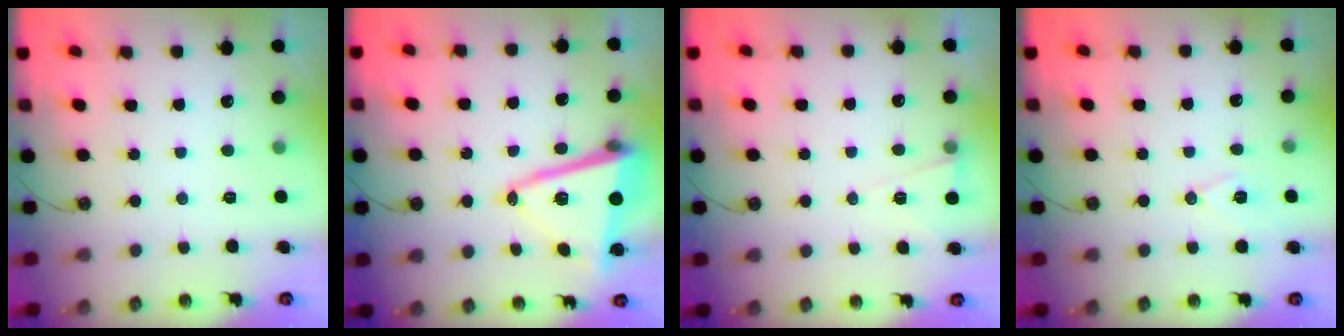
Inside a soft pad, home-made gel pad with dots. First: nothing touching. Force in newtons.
{"total": 13.5, "press": 13.2, "slide": 2.9}
{"total": 5.5, "press": 3.4, "slide": 4.4}
{"total": 7.5, "press": 6.6, "slide": 3.6}